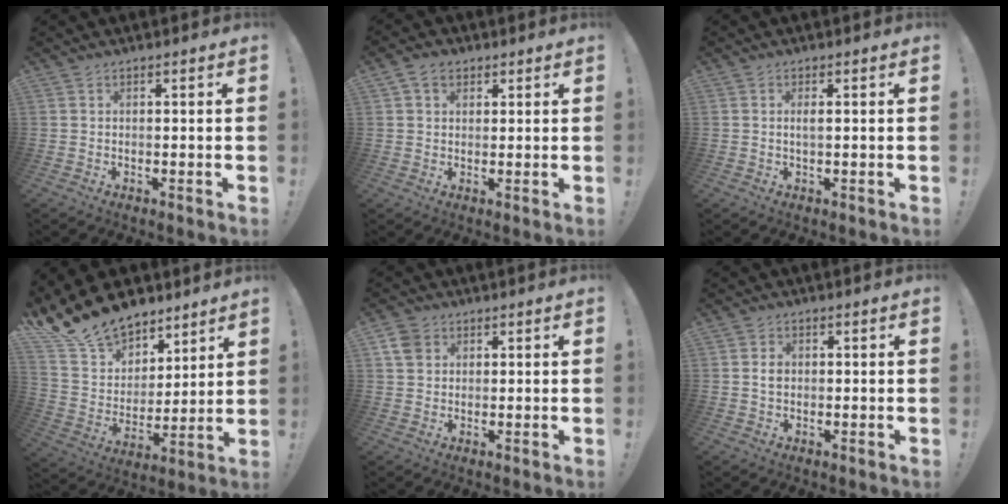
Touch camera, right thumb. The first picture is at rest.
{"total": 5.0, "force": [2.3, 3.6, 2.5], "torque": [-0.045, 0.004, 0.045]}
{"total": 1.6, "force": [0.2, 0.3, 1.5], "torque": [-0.031, 0.000, 0.003]}
{"total": 17.7, "force": [14.5, 8.9, 4.9], "torque": [-0.105, -0.103, 0.284]}
{"total": 5.2, "force": [2.5, 4.0, 2.1], "torque": [-0.038, -0.001, 0.050]}
{"total": 2.3, "force": [0.3, 1.8, 1.3], "torque": [-0.017, 0.001, 0.002]}